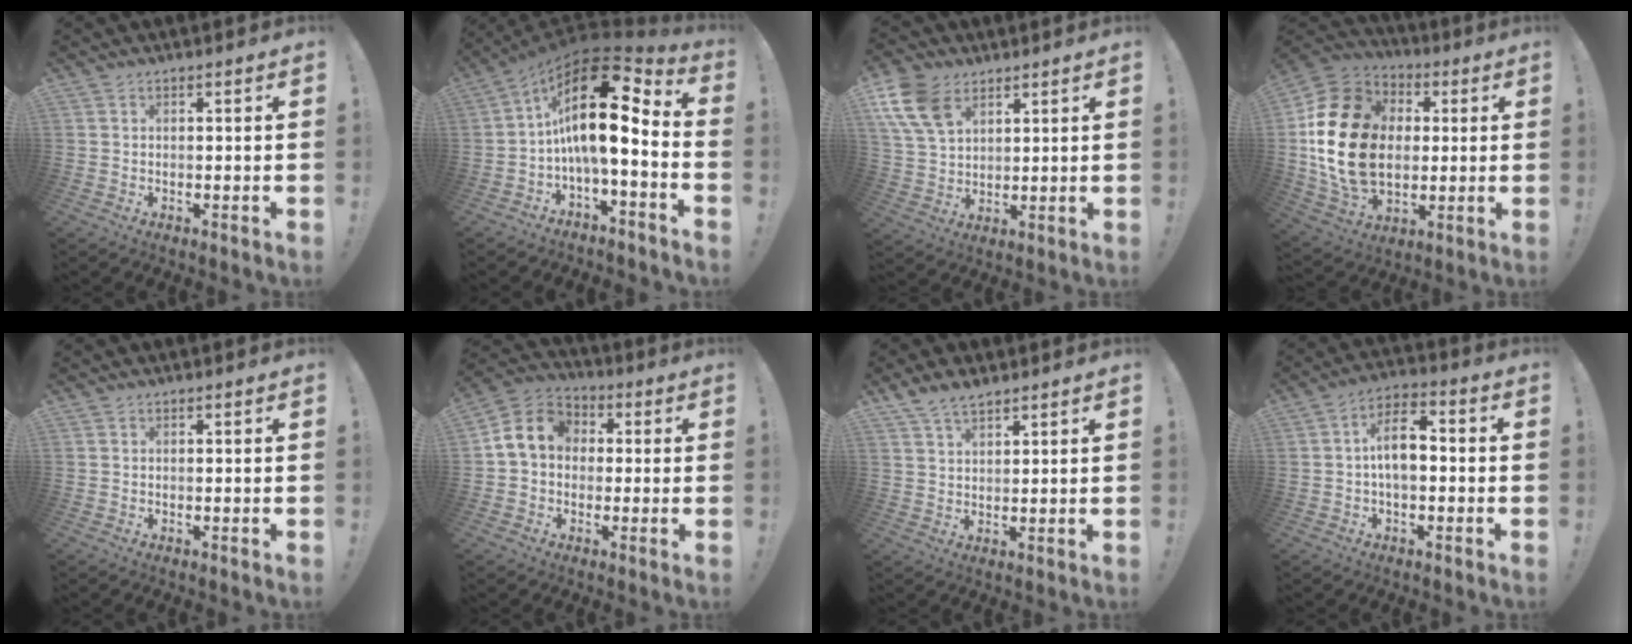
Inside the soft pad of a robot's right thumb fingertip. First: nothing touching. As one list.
[{"total": 19.2, "force": [3.3, 7.1, 17.5], "torque": [-0.306, -0.029, 0.053]}, {"total": 13.3, "force": [7.2, 8.8, 6.9], "torque": [-0.143, -0.025, 0.142]}, {"total": 24.1, "force": [1.3, 17.7, 16.2], "torque": [-0.302, 0.010, 0.034]}, {"total": 0.0}, {"total": 10.3, "force": [1.2, 8.5, 5.6], "torque": [-0.091, 0.015, 0.029]}, {"total": 5.4, "force": [4.3, 2.2, 2.6], "torque": [-0.048, -0.020, 0.082]}, {"total": 9.8, "force": [-0.1, 5.4, 8.2], "torque": [-0.134, 0.012, 0.001]}]